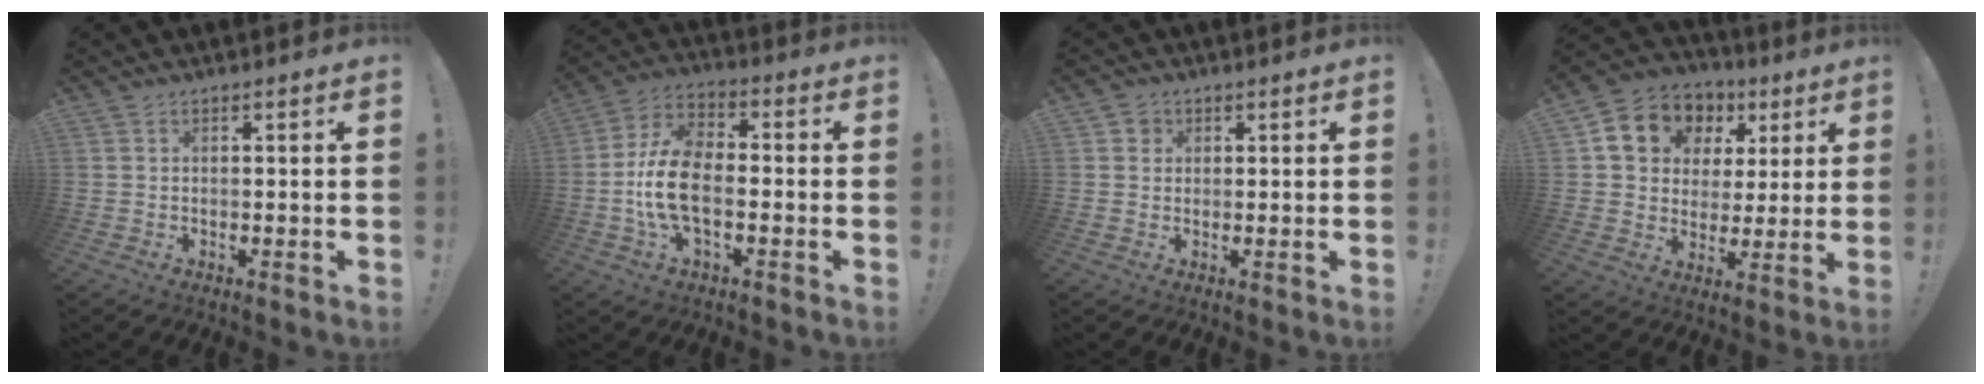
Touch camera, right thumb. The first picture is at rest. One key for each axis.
{"total": 13.9, "fx": -3.6, "fy": 7.8, "fz": 11.0, "tx": -0.221, "ty": 0.019, "tz": -0.060}
{"total": 2.3, "fx": 0.8, "fy": 2.1, "fz": 0.5, "tx": 0.002, "ty": -0.002, "tz": 0.013}
{"total": 12.2, "fx": 5.3, "fy": 10.0, "fz": 4.8, "tx": -0.072, "ty": -0.025, "tz": 0.104}